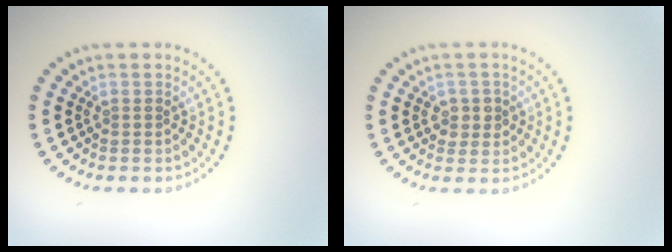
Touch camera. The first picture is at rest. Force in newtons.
{"total": 1.8, "press": 1.7, "slide": 0.4}